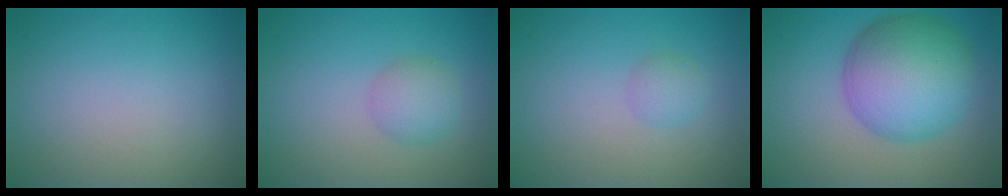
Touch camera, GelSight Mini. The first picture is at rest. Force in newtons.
{"total": 2.3, "press": 2.3, "slide": 0.0}
{"total": 1.3, "press": 1.3, "slide": 0.1}
{"total": 9.1, "press": 9.1, "slide": 0.2}